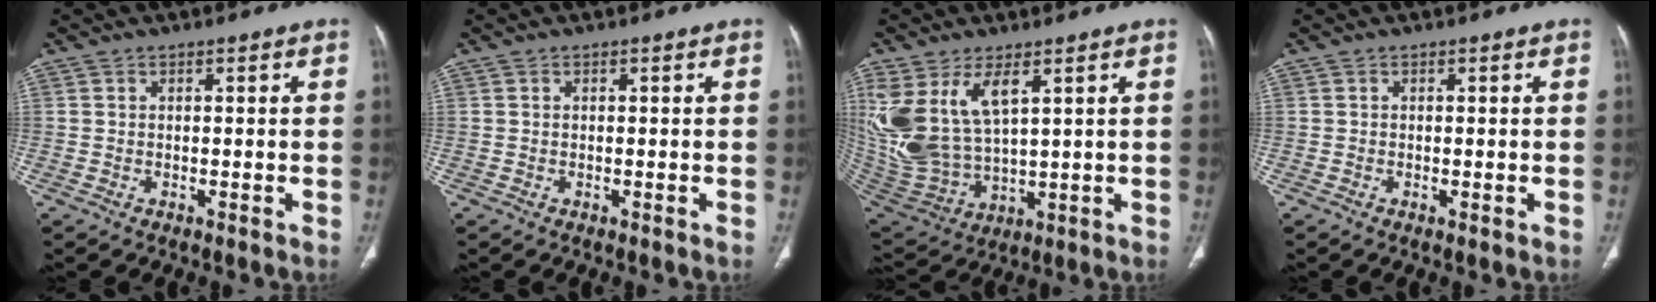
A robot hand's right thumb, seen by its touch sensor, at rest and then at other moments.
{"total": 0.0}
{"total": 16.0, "force": [6.4, 8.0, 12.3], "torque": [-0.255, -0.026, 0.148]}
{"total": 0.6, "force": [-0.2, 0.2, 0.5], "torque": [-0.013, -0.003, -0.003]}